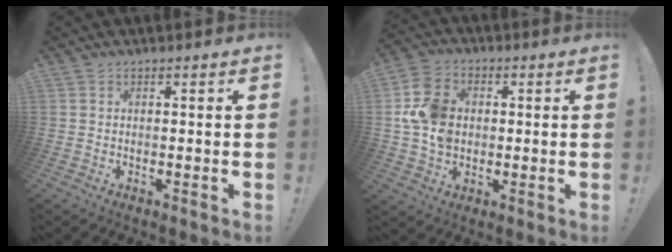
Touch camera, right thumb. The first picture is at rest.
{"total": 12.3, "force": [0.6, 10.0, 7.2], "torque": [-0.134, 0.008, 0.015]}